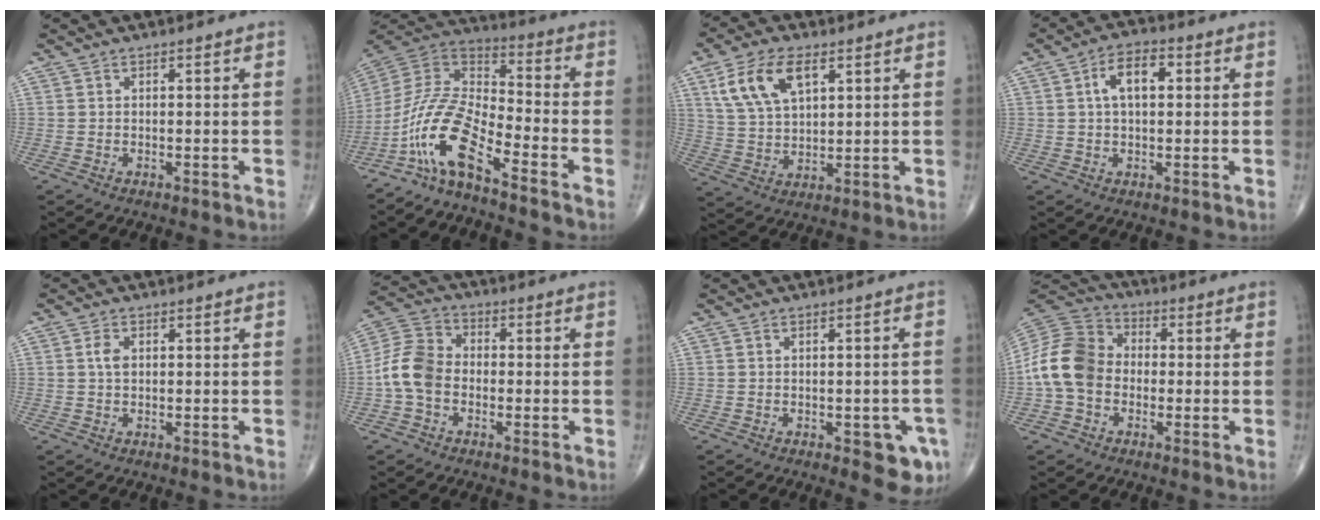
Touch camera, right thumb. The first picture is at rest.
{"total": 12.9, "force": [-8.4, 3.2, 9.3], "torque": [-0.196, 0.073, -0.172]}
{"total": 11.6, "force": [5.2, 6.1, 8.4], "torque": [-0.156, -0.008, 0.105]}
{"total": 6.6, "force": [1.4, 3.5, 5.4], "torque": [-0.090, 0.014, 0.019]}
{"total": 2.2, "force": [0.4, 1.4, 1.7], "torque": [-0.032, 0.003, 0.006]}
{"total": 8.9, "force": [-1.9, 6.6, 5.6], "torque": [-0.106, 0.029, -0.051]}
{"total": 6.0, "force": [-2.4, 2.7, 4.8], "torque": [-0.033, 0.000, -0.023]}
{"total": 12.6, "force": [-1.7, 10.0, 7.5], "torque": [-0.140, 0.035, -0.045]}